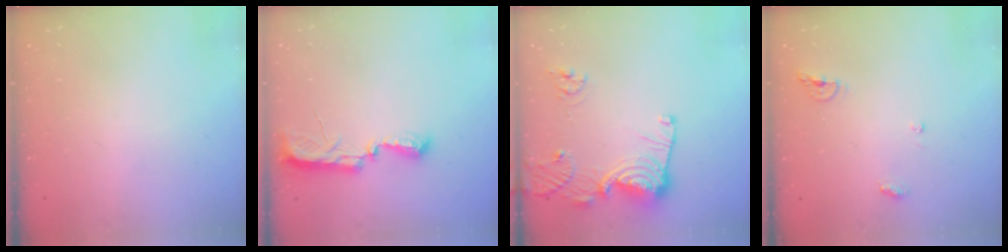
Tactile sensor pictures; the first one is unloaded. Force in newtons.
{"total": 7.7, "press": 7.7, "slide": 0.6}
{"total": 15.3, "press": 15.2, "slide": 1.7}
{"total": 6.8, "press": 6.7, "slide": 0.6}